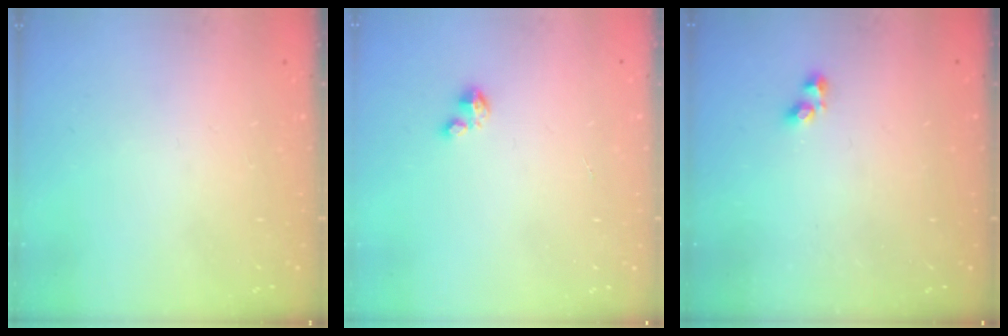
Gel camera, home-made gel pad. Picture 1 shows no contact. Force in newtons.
{"total": 1.2, "press": 1.2, "slide": 0.2}
{"total": 1.6, "press": 1.5, "slide": 0.3}